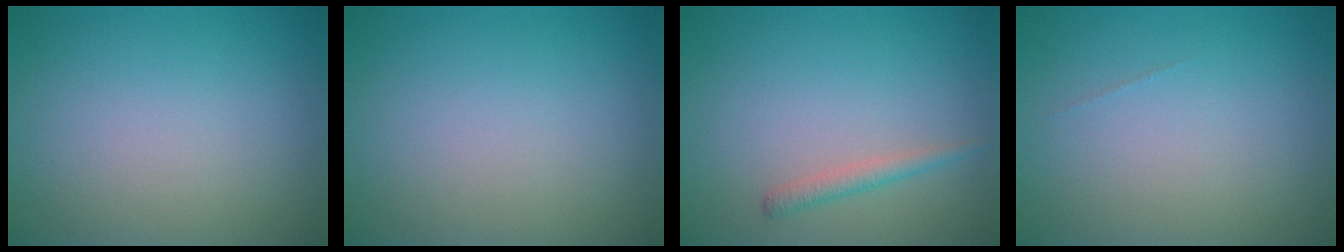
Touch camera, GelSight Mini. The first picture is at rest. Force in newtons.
{"total": 0.0}
{"total": 1.4, "press": 1.3, "slide": 0.1}
{"total": 0.0}